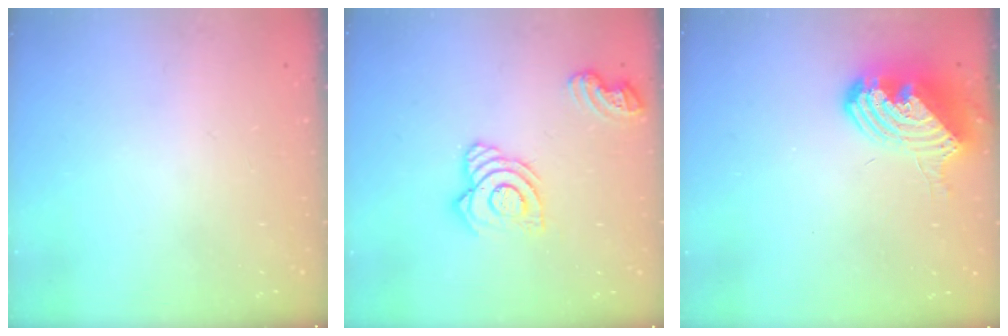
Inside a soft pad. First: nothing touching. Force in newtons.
{"total": 12.6, "press": 12.5, "slide": 1.4}
{"total": 13.5, "press": 13.5, "slide": 1.5}